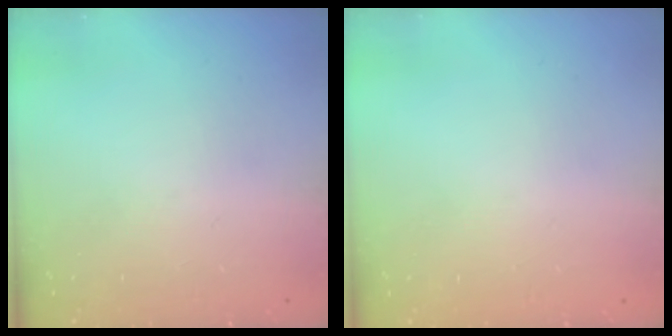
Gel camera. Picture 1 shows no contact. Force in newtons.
{"total": 2.7, "press": 2.7, "slide": 0.2}